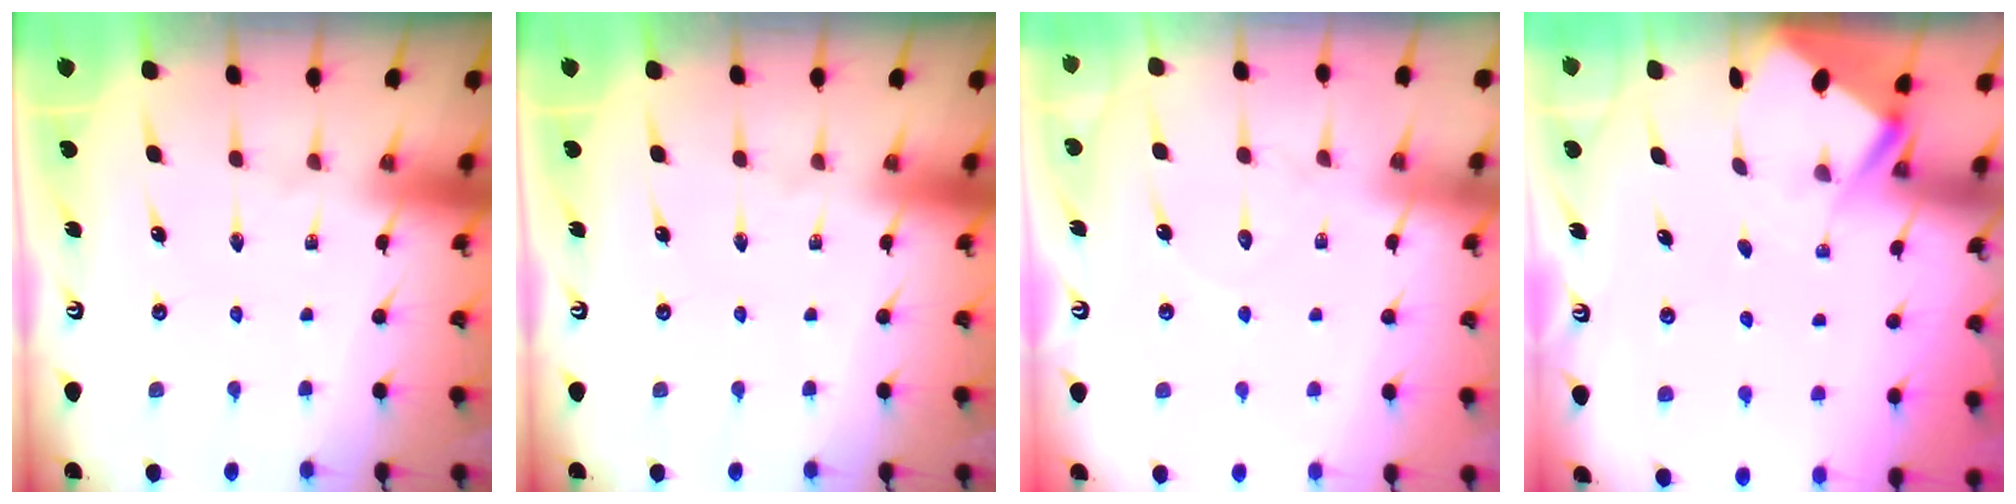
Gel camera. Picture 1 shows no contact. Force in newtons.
{"total": 0.0}
{"total": 8.2, "press": 8.1, "slide": 0.7}
{"total": 2.7, "press": 2.7, "slide": 0.3}